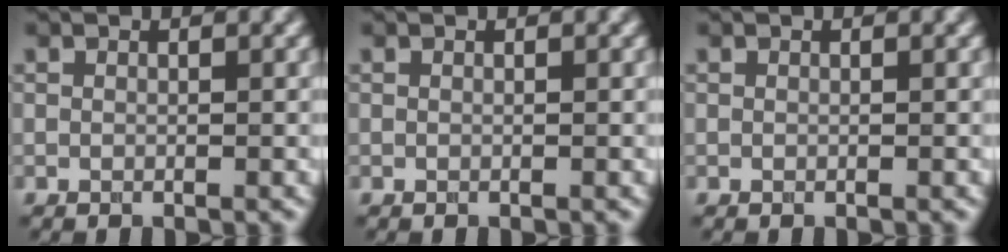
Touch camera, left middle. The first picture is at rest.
{"total": 0.0}
{"total": 0.0}